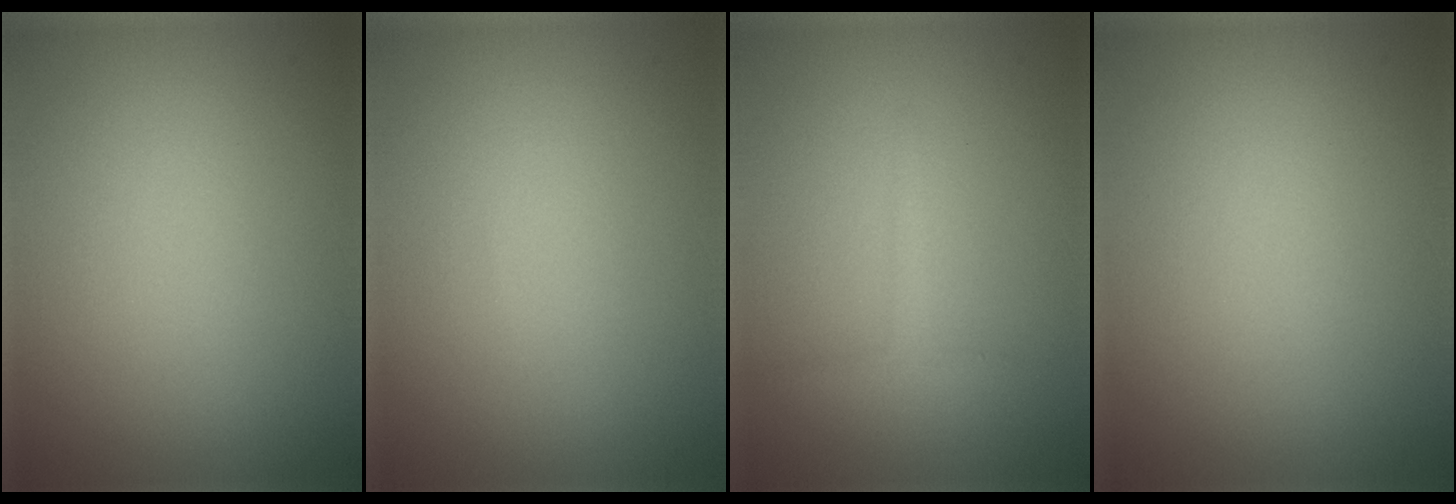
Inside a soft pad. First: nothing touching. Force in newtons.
{"total": 0.0}
{"total": 1.5, "press": 1.5, "slide": 0.1}
{"total": 0.0}